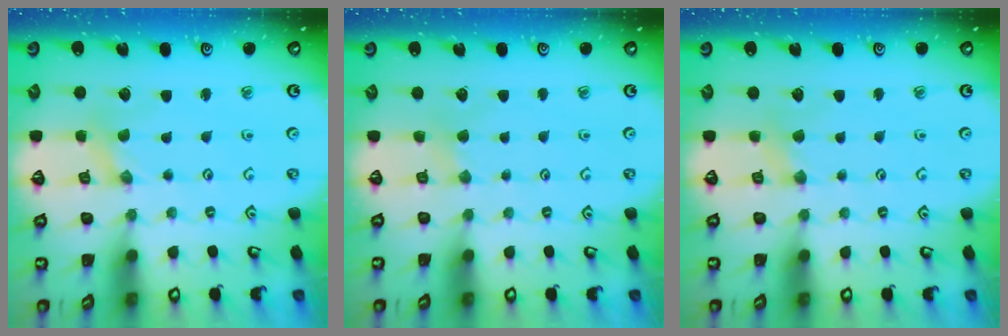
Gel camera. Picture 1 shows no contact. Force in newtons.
{"total": 1.8, "press": 1.8, "slide": 0.3}
{"total": 2.8, "press": 2.7, "slide": 0.6}